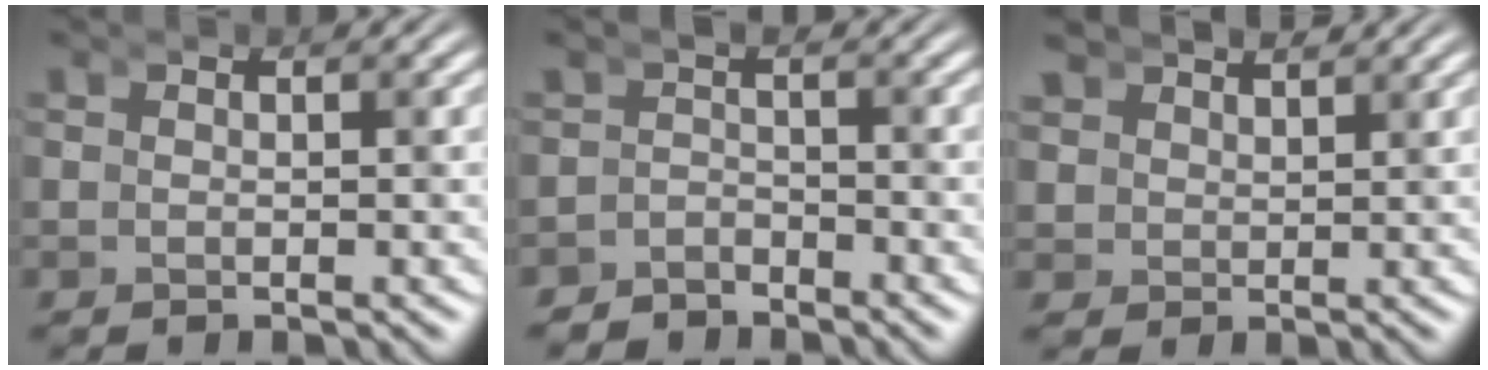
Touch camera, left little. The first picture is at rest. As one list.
[{"total": 3.2, "force": [-2.9, -0.2, -1.4], "torque": [0.023, -0.008, -0.054]}, {"total": 2.4, "force": [2.2, 1.0, 0.2], "torque": [-0.023, -0.010, 0.049]}]